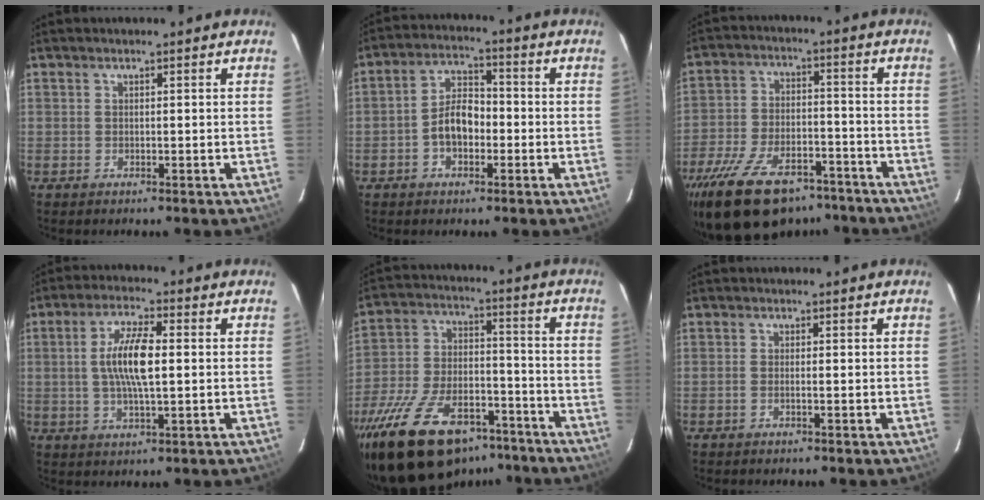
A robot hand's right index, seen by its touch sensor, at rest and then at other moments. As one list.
[{"total": 6.6, "force": [-2.0, 3.9, 4.9], "torque": [-0.091, 0.018, -0.031]}, {"total": 20.5, "force": [-15.1, 9.5, 10.3], "torque": [-0.218, -0.011, -0.229]}, {"total": 8.9, "force": [0.6, 2.3, 8.6], "torque": [-0.166, 0.005, 0.011]}, {"total": 24.7, "force": [-17.4, 11.5, 13.2], "torque": [-0.263, -0.009, -0.261]}, {"total": 0.7, "force": [-0.3, -0.2, 0.6], "torque": [-0.009, 0.002, -0.009]}]